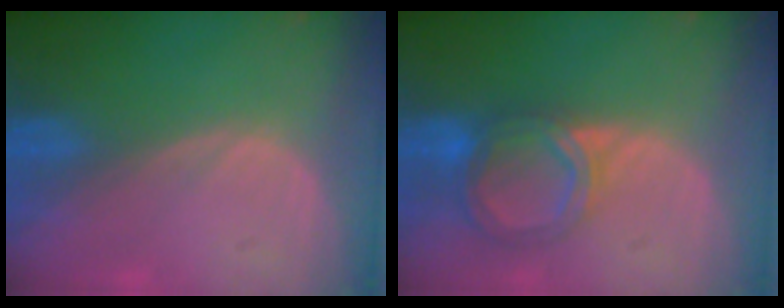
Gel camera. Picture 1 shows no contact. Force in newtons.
{"total": 6.5, "press": 5.7, "slide": 3.0}